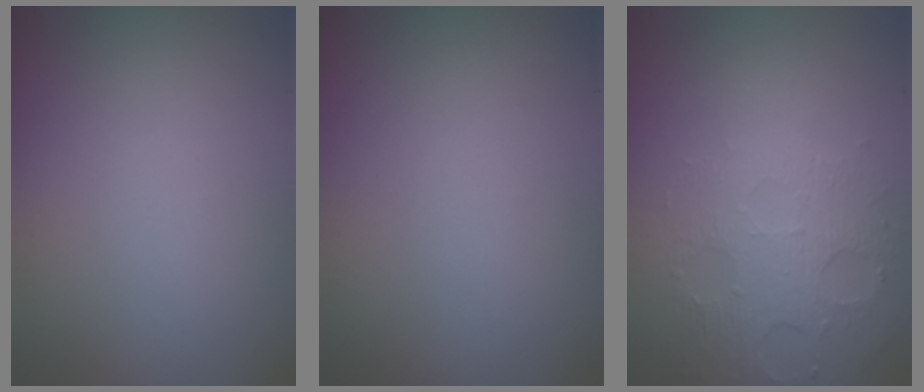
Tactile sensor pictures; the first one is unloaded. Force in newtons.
{"total": 0.0}
{"total": 3.6, "press": 3.3, "slide": 1.5}